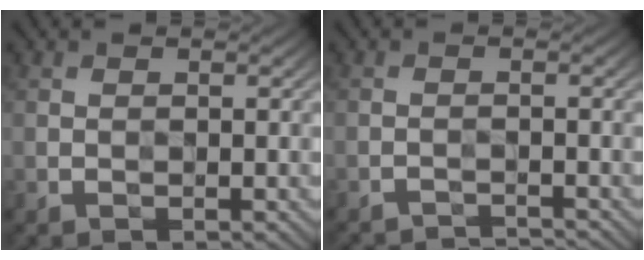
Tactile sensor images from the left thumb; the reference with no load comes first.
{"total": 3.7, "force": [-3.7, -0.4, 0.2], "torque": [-0.012, 0.008, -0.062]}